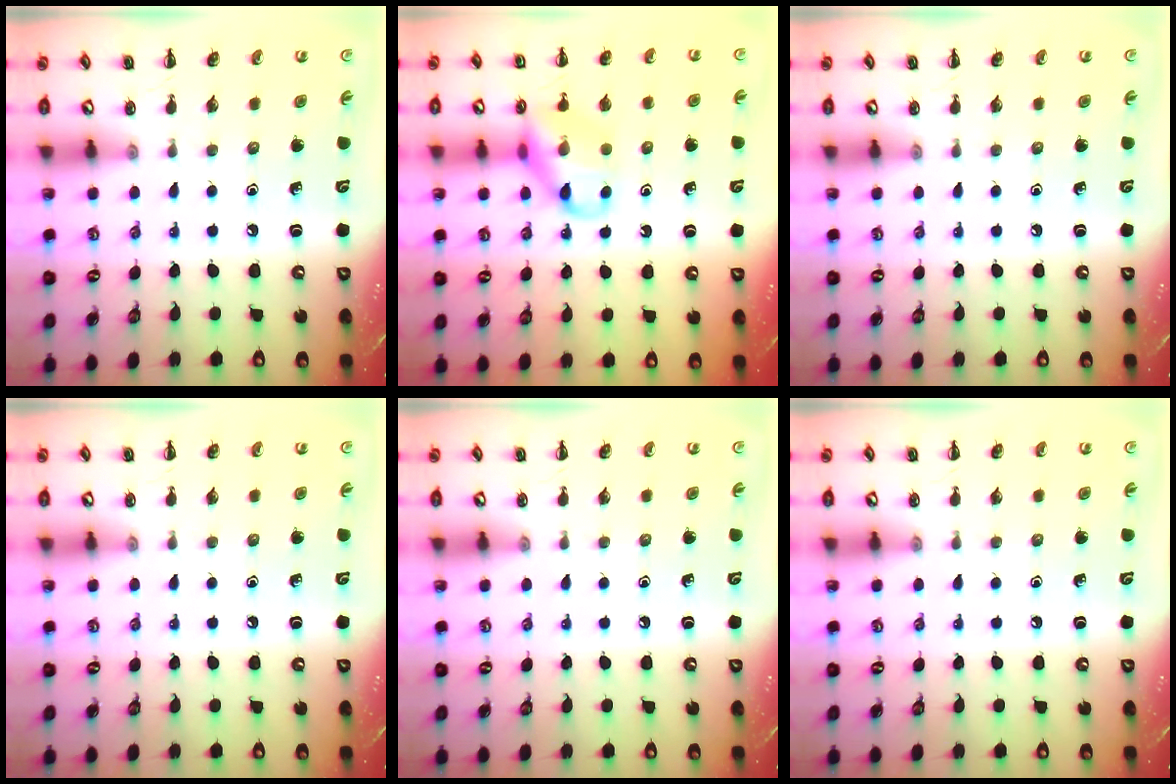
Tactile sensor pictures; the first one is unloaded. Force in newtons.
{"total": 12.4, "press": 12.3, "slide": 1.6}
{"total": 0.0}
{"total": 0.0}
{"total": 0.0}
{"total": 0.0}